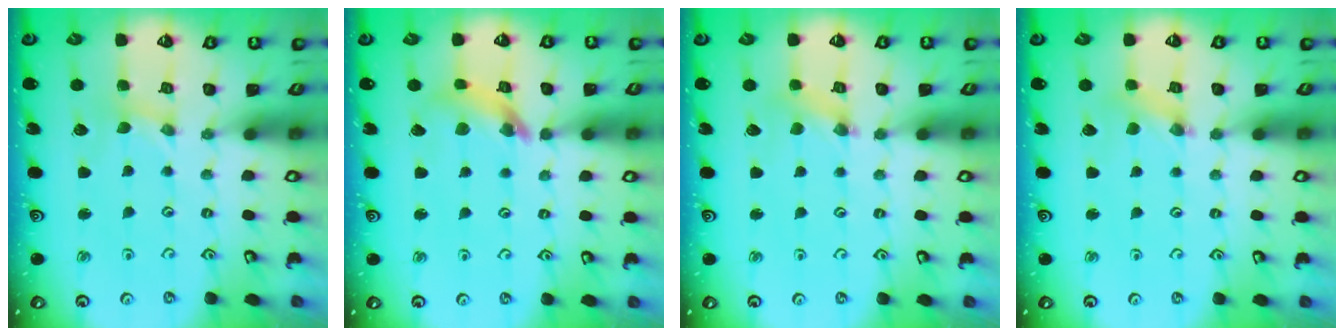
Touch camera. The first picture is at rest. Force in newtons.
{"total": 9.9, "press": 9.9, "slide": 1.2}
{"total": 1.3, "press": 1.2, "slide": 0.2}
{"total": 1.3, "press": 1.2, "slide": 0.2}